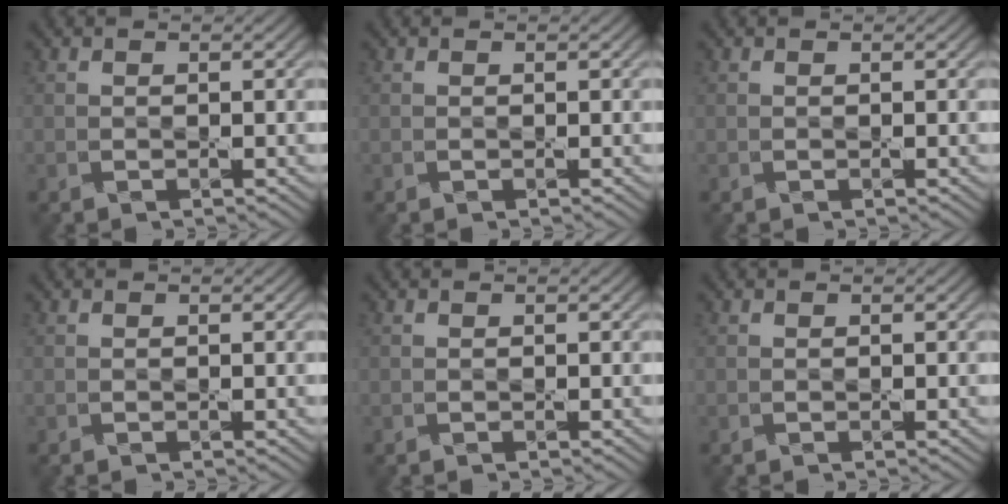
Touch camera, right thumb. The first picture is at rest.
{"total": 0.0}
{"total": 0.0}
{"total": 0.0}
{"total": 0.0}
{"total": 0.0}